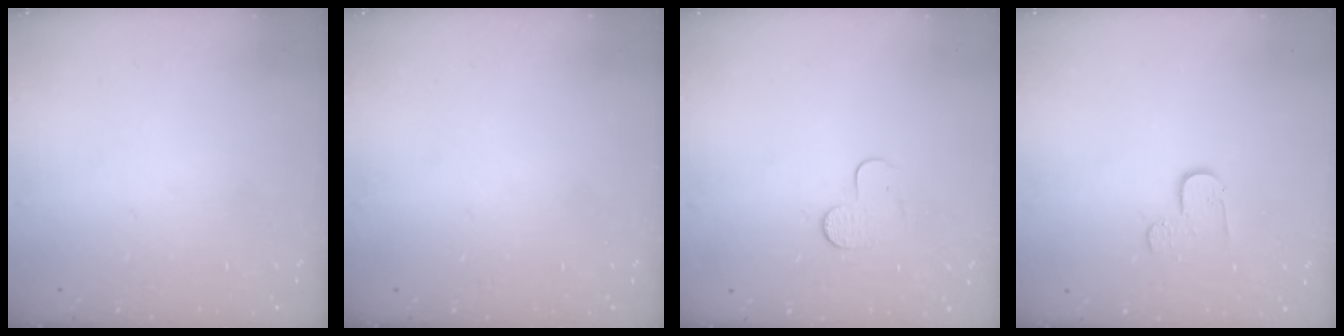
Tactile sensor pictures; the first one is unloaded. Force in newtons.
{"total": 0.0}
{"total": 6.2, "press": 6.1, "slide": 0.6}
{"total": 3.3, "press": 3.3, "slide": 0.3}